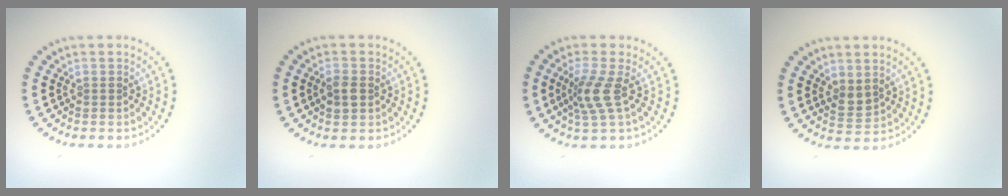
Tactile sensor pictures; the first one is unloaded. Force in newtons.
{"total": 1.8, "press": 1.8, "slide": 0.1}
{"total": 2.9, "press": 2.1, "slide": 1.9}
{"total": 1.6, "press": 1.4, "slide": 0.7}